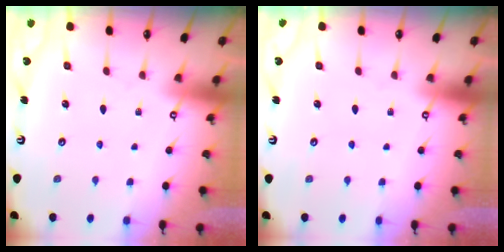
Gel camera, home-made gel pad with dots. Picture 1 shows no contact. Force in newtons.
{"total": 0.0}